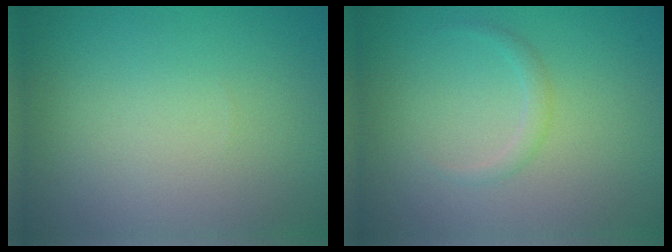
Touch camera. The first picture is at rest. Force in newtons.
{"total": 1.0, "press": 1.0, "slide": 0.0}